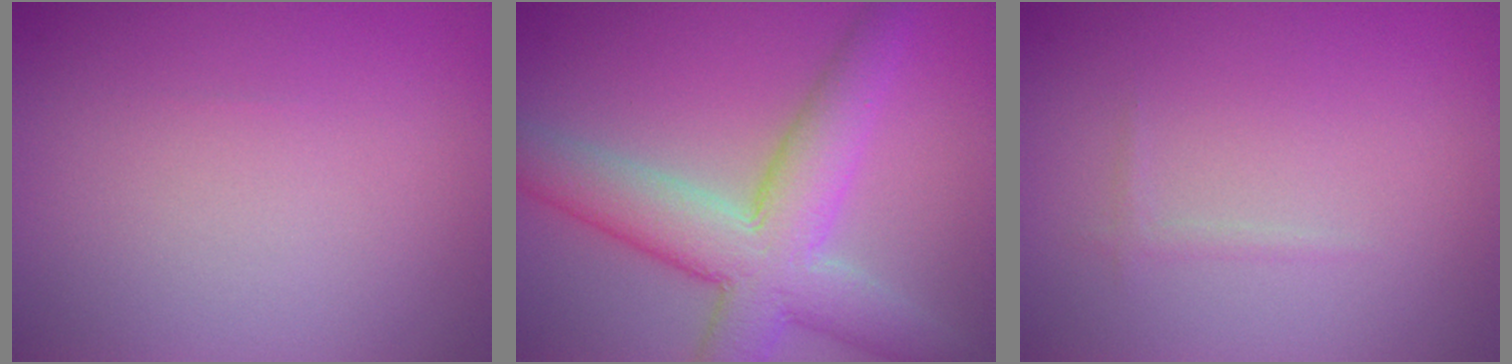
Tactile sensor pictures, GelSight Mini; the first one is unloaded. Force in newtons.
{"total": 8.3, "press": 8.3, "slide": 0.5}
{"total": 0.5, "press": 0.5, "slide": 0.1}